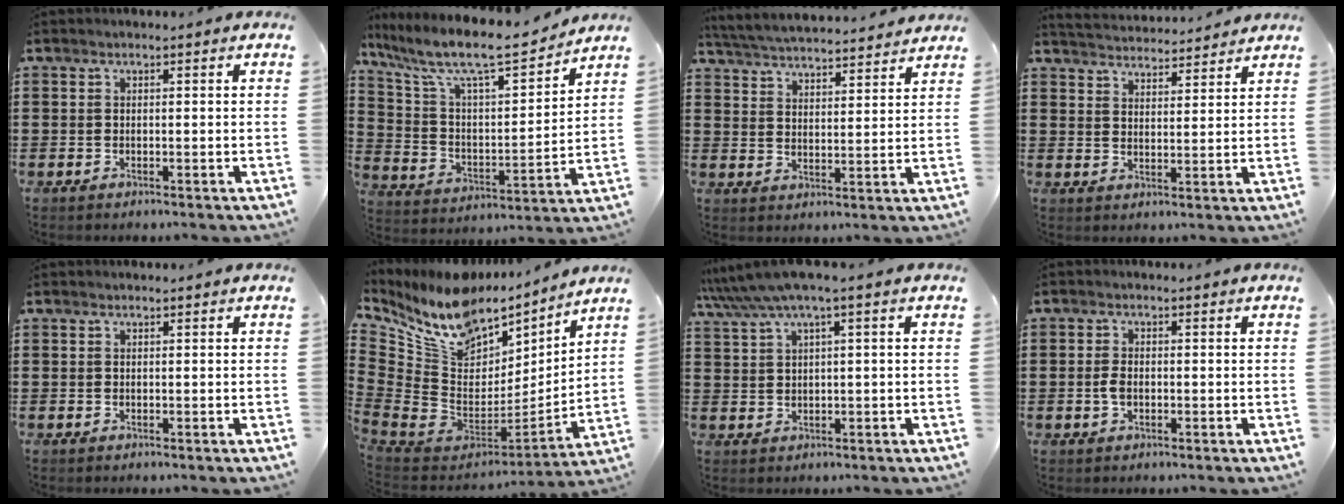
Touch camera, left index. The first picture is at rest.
{"total": 10.3, "force": [8.5, 1.8, 5.5], "torque": [-0.136, -0.056, 0.139]}
{"total": 4.5, "force": [4.5, -0.1, 0.5], "torque": [-0.031, -0.029, 0.075]}
{"total": 3.6, "force": [3.6, 0.0, -0.2], "torque": [-0.010, -0.019, 0.063]}
{"total": 0.0}
{"total": 11.5, "force": [8.3, 6.3, 4.8], "torque": [-0.144, -0.064, 0.150]}
{"total": 3.8, "force": [2.0, 0.1, 3.2], "torque": [-0.073, -0.008, 0.033]}
{"total": 2.3, "force": [-0.3, 1.2, 1.9], "torque": [-0.045, 0.000, -0.007]}